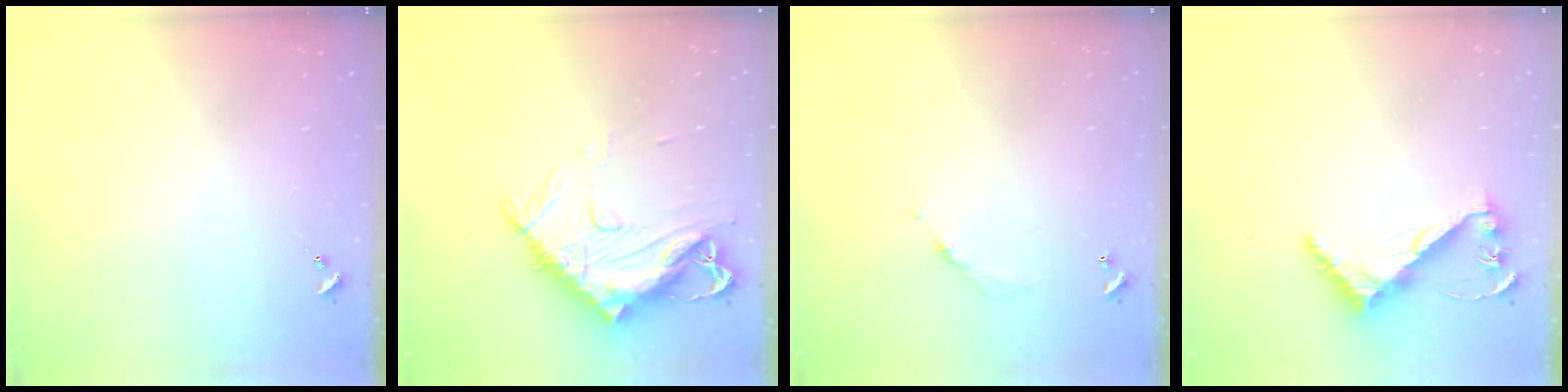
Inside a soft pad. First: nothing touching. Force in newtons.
{"total": 14.6, "press": 14.5, "slide": 1.5}
{"total": 4.4, "press": 4.3, "slide": 0.2}
{"total": 7.3, "press": 7.3, "slide": 0.6}